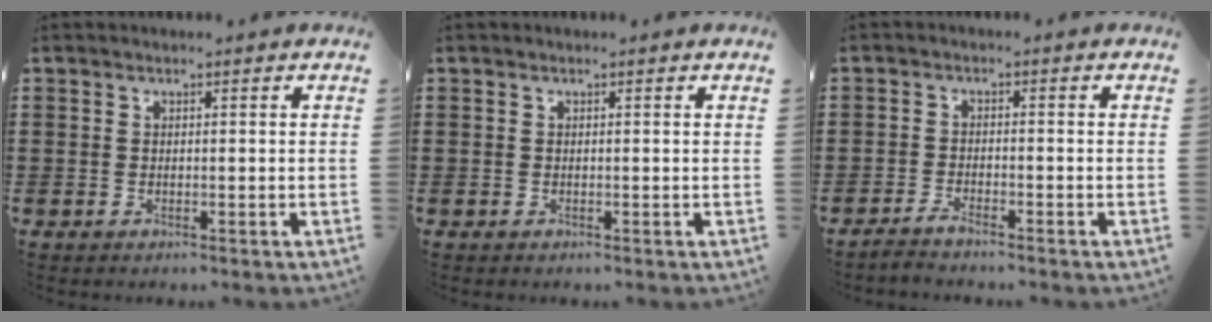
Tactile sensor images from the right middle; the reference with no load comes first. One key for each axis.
{"total": 0.0}
{"total": 1.8, "fx": -1.7, "fy": -0.1, "fz": 0.6, "tx": -0.019, "ty": 0.000, "tz": -0.035}